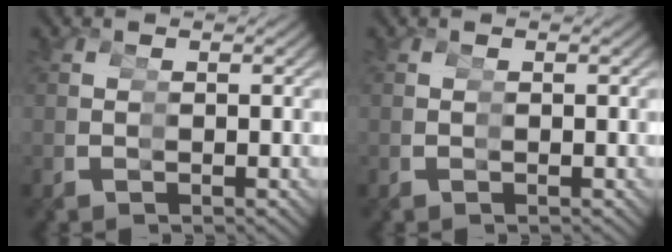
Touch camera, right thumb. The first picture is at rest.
{"total": 0.0}